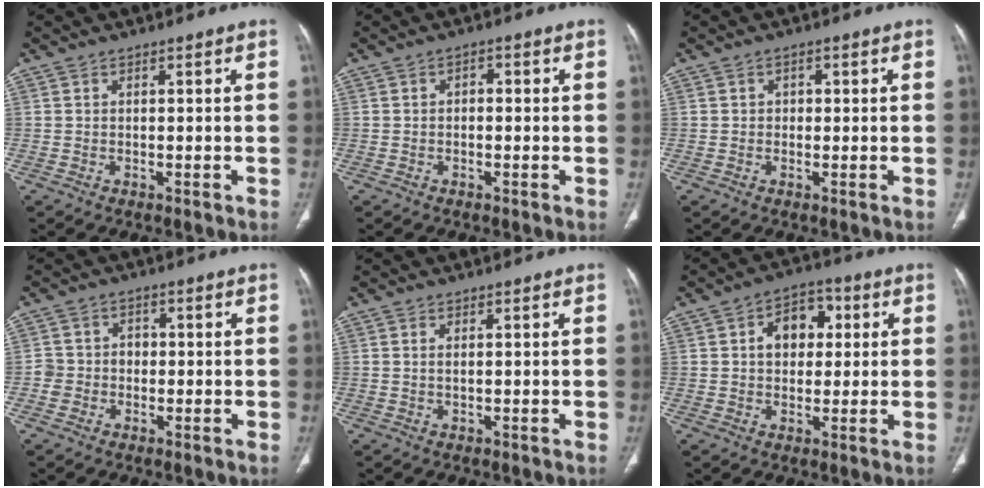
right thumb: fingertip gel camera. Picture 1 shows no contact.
{"total": 1.4, "force": [0.0, 1.0, 1.0], "torque": [-0.003, 0.007, -0.006]}
{"total": 1.5, "force": [0.2, 1.3, 0.7], "torque": [-0.002, 0.003, 0.000]}
{"total": 4.1, "force": [-0.7, 3.9, 1.1], "torque": [0.007, 0.017, -0.019]}
{"total": 0.8, "force": [0.3, 0.3, 0.7], "torque": [-0.012, -0.001, 0.005]}
{"total": 8.8, "force": [1.9, 6.3, 5.9], "torque": [-0.057, 0.013, 0.023]}